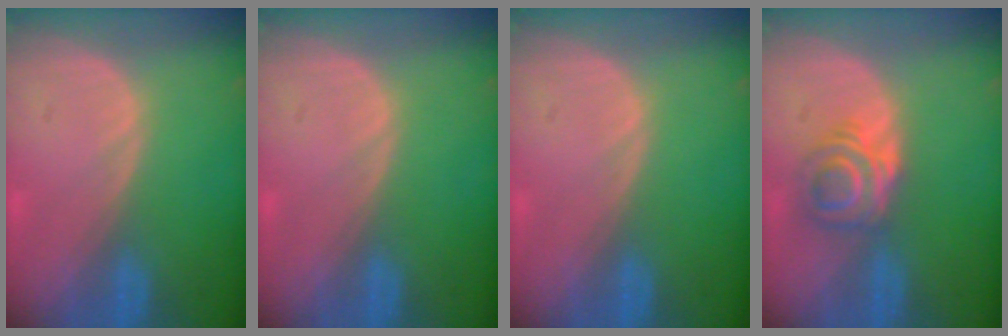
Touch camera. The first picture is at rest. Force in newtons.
{"total": 0.0}
{"total": 0.0}
{"total": 6.0, "press": 5.0, "slide": 3.3}